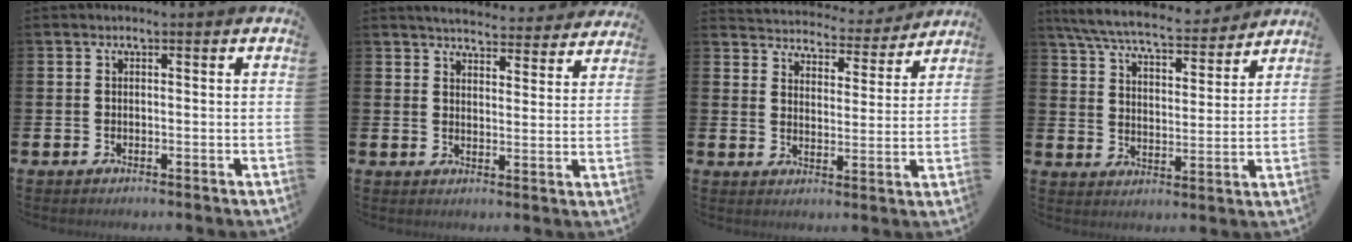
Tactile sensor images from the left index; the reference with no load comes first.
{"total": 4.8, "force": [4.8, 0.7, 0.3], "torque": [-0.010, -0.038, 0.082]}
{"total": 4.4, "force": [4.3, 1.0, -0.2], "torque": [-0.016, -0.038, 0.071]}
{"total": 7.5, "force": [7.0, 1.2, 2.4], "torque": [-0.080, -0.042, 0.122]}